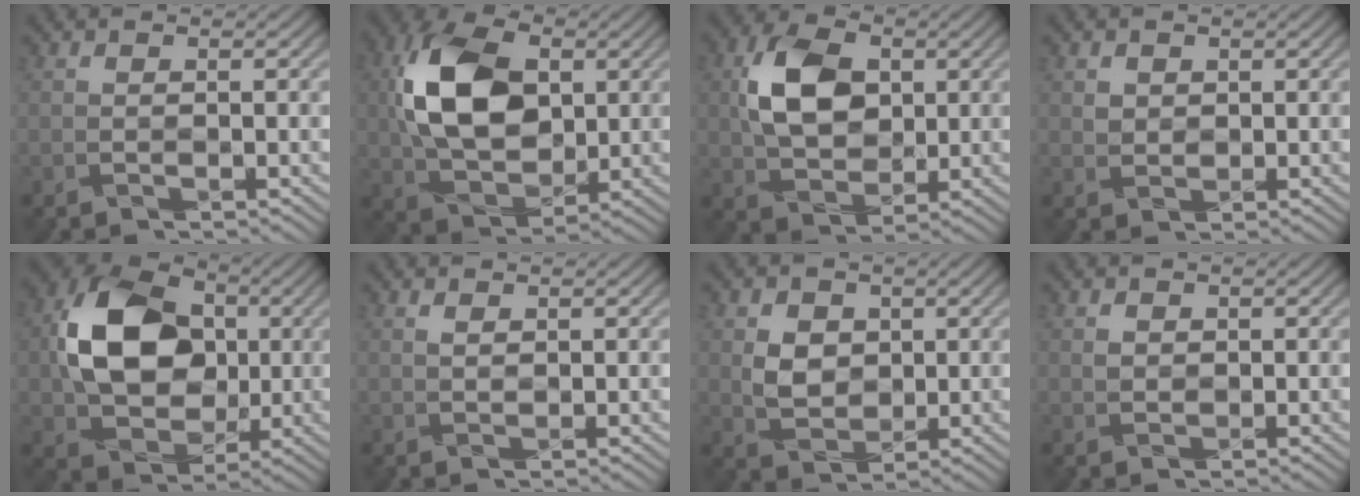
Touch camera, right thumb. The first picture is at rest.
{"total": 12.4, "force": [2.3, 8.2, 9.1], "torque": [-0.210, 0.016, 0.041]}
{"total": 8.5, "force": [1.9, 5.9, 5.8], "torque": [-0.132, 0.009, 0.036]}
{"total": 1.3, "force": [0.9, 0.8, -0.3], "torque": [0.003, -0.006, 0.023]}
{"total": 12.4, "force": [1.5, 9.3, 8.0], "torque": [-0.171, 0.017, 0.027]}
{"total": 0.7, "force": [0.7, 0.1, 0.0], "torque": [-0.003, -0.003, 0.016]}
{"total": 3.7, "force": [1.1, 3.2, 1.5], "torque": [-0.041, -0.006, 0.024]}
{"total": 0.7, "force": [0.5, 0.5, -0.2], "torque": [0.001, -0.005, 0.015]}